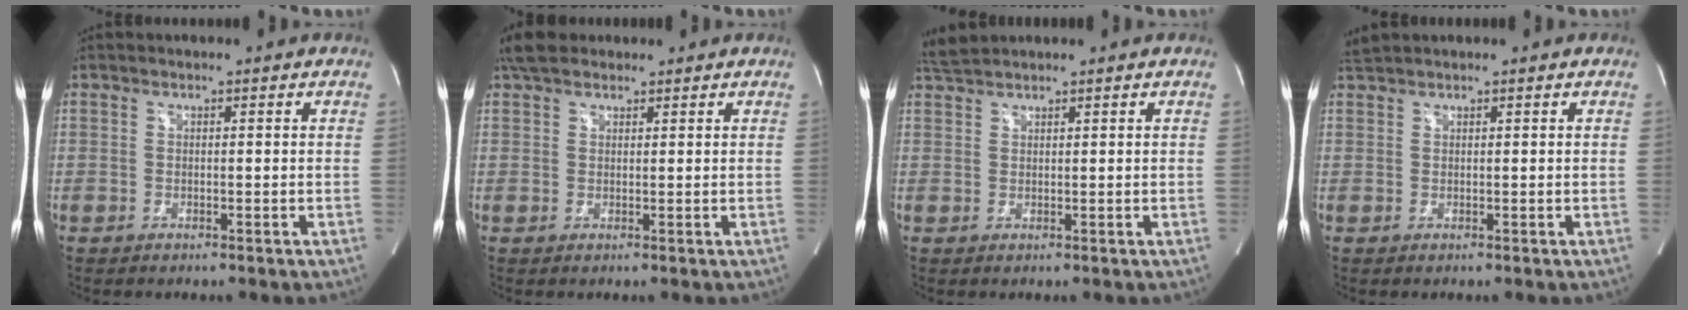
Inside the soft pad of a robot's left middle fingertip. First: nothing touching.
{"total": 4.0, "force": [3.2, 2.0, 1.4], "torque": [-0.029, 0.022, 0.057]}
{"total": 2.2, "force": [2.2, -0.3, 0.2], "torque": [-0.013, 0.012, 0.050]}
{"total": 1.3, "force": [1.2, -0.3, 0.1], "torque": [-0.008, 0.011, 0.033]}